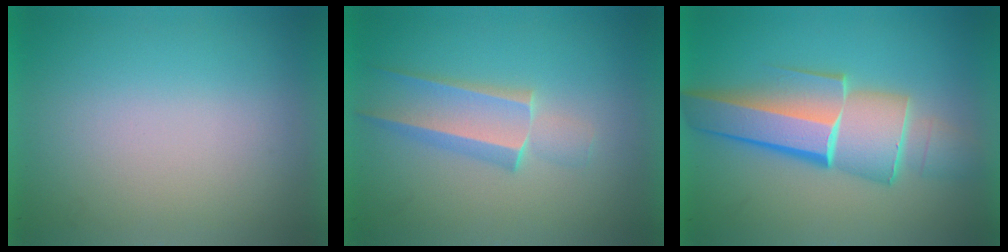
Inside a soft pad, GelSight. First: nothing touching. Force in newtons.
{"total": 2.2}
{"total": 6.7}